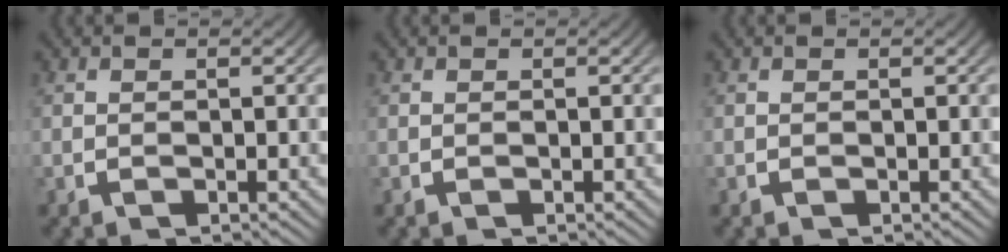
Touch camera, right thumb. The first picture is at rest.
{"total": 0.0}
{"total": 0.0}